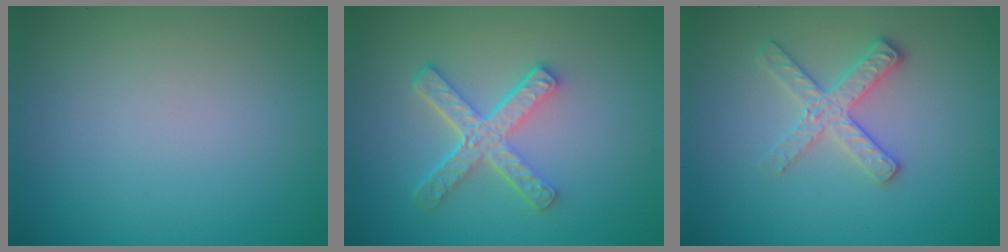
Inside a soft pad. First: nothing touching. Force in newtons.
{"total": 4.6, "press": 3.3, "slide": 3.2}
{"total": 2.8, "press": 2.6, "slide": 1.0}